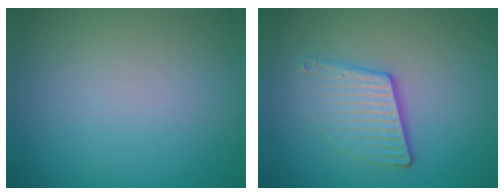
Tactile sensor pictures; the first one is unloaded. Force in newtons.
{"total": 4.0, "press": 2.7, "slide": 3.0}